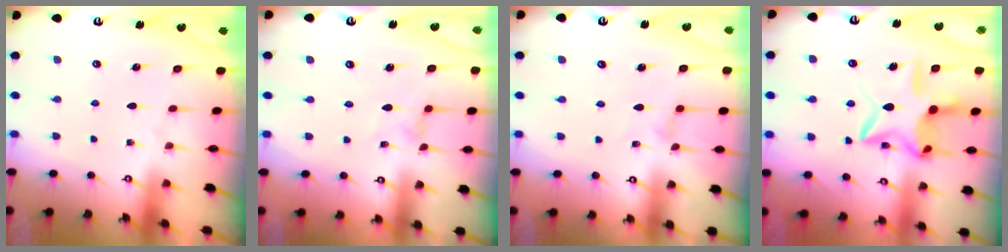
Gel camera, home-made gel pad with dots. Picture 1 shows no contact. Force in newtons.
{"total": 0.8, "press": 0.8, "slide": 0.3}
{"total": 0.8, "press": 0.8, "slide": 0.3}
{"total": 13.5, "press": 13.5, "slide": 1.1}